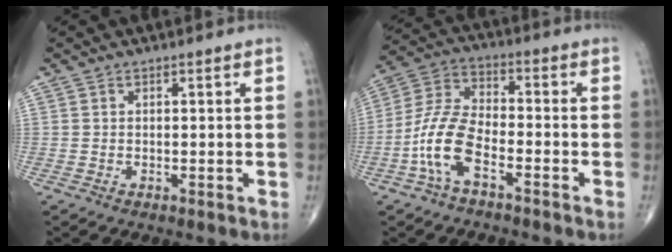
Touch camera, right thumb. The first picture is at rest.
{"total": 10.2, "force": [-4.6, 4.4, 8.0], "torque": [-0.180, 0.036, -0.095]}